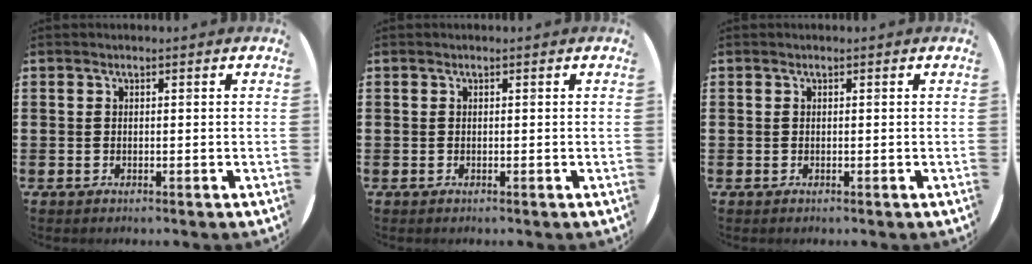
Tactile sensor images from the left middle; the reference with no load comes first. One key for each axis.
{"total": 0.0}
{"total": 0.0}